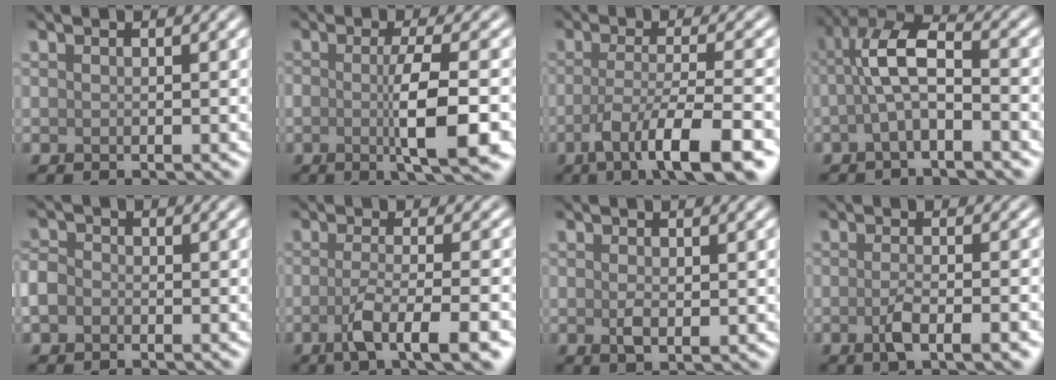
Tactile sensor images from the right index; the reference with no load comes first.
{"total": 6.3, "force": [-1.1, 1.1, 6.1], "torque": [-0.101, -0.003, -0.021]}
{"total": 7.9, "force": [-3.5, 1.7, 6.9], "torque": [-0.110, -0.006, -0.065]}
{"total": 5.1, "force": [-0.9, 1.7, 4.8], "torque": [-0.098, 0.019, -0.027]}
{"total": 2.0, "force": [-0.7, 1.7, 0.9], "torque": [-0.015, 0.000, -0.020]}
{"total": 5.5, "force": [-2.1, 1.4, 4.9], "torque": [-0.084, -0.006, -0.040]}
{"total": 1.7, "force": [0.0, 0.8, 1.5], "torque": [-0.030, -0.003, 0.002]}
{"total": 3.6, "force": [-1.4, 1.0, 3.2], "torque": [-0.057, -0.001, -0.028]}